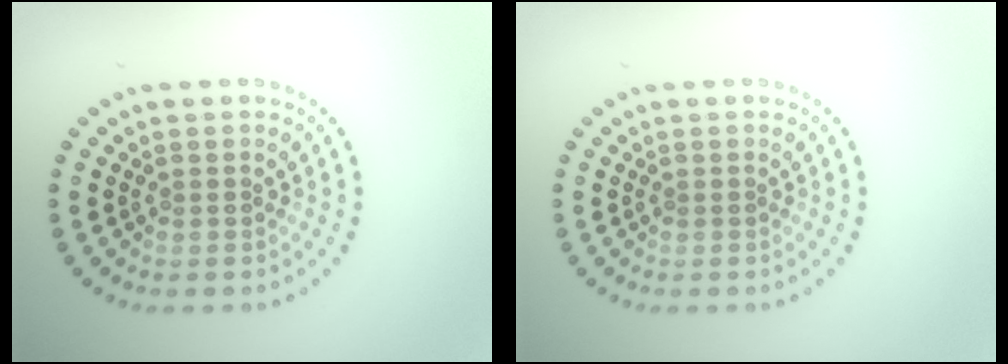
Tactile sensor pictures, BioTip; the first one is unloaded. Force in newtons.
{"total": 0.0}